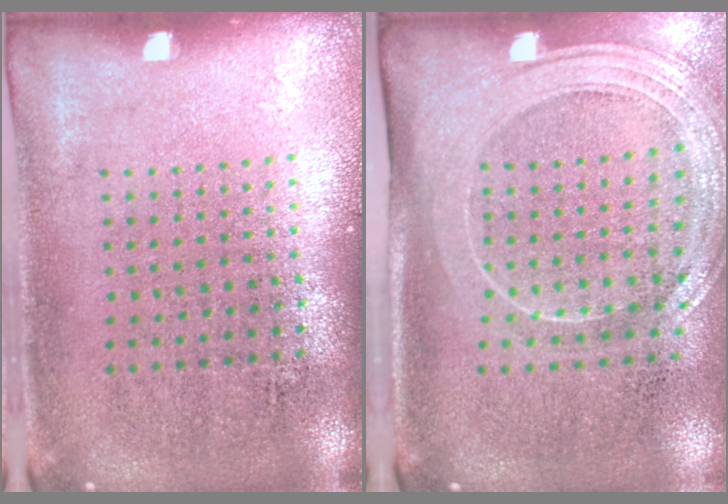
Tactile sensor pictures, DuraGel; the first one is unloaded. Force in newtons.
{"total": 2.2, "press": 1.8, "slide": 1.1}